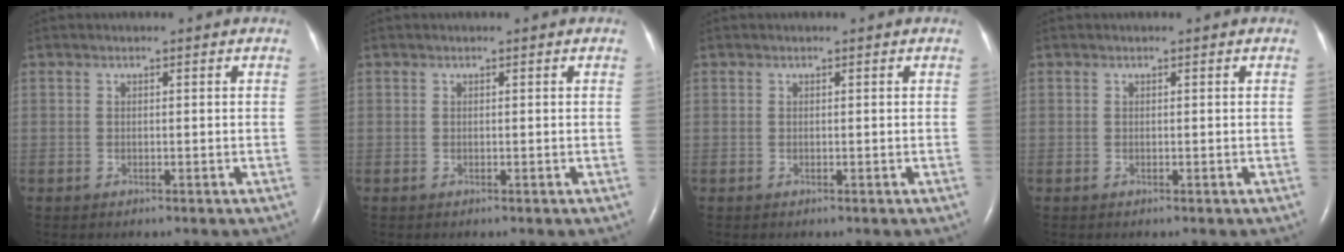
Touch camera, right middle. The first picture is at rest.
{"total": 0.0}
{"total": 0.0}
{"total": 0.0}